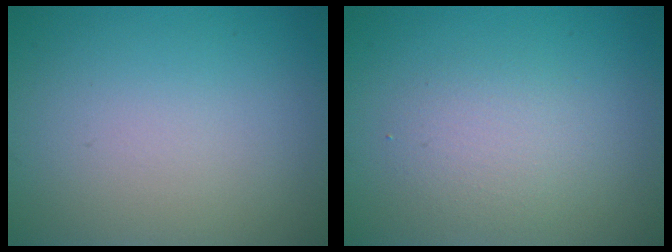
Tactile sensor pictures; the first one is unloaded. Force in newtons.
{"total": 2.4, "press": 2.4, "slide": 0.0}